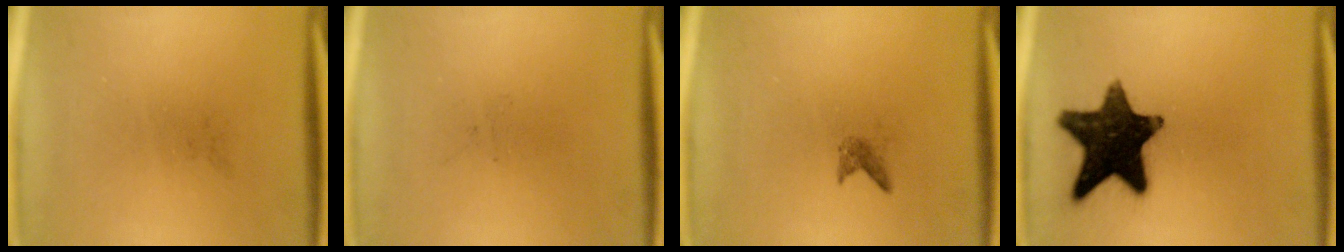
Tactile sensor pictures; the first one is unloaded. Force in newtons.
{"total": 0.0}
{"total": 0.9}
{"total": 15.5}